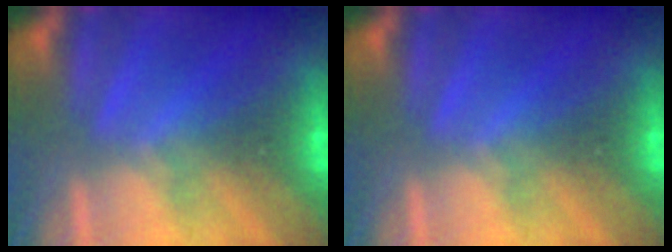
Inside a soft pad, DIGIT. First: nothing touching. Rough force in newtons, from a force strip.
{"total": 0.0}